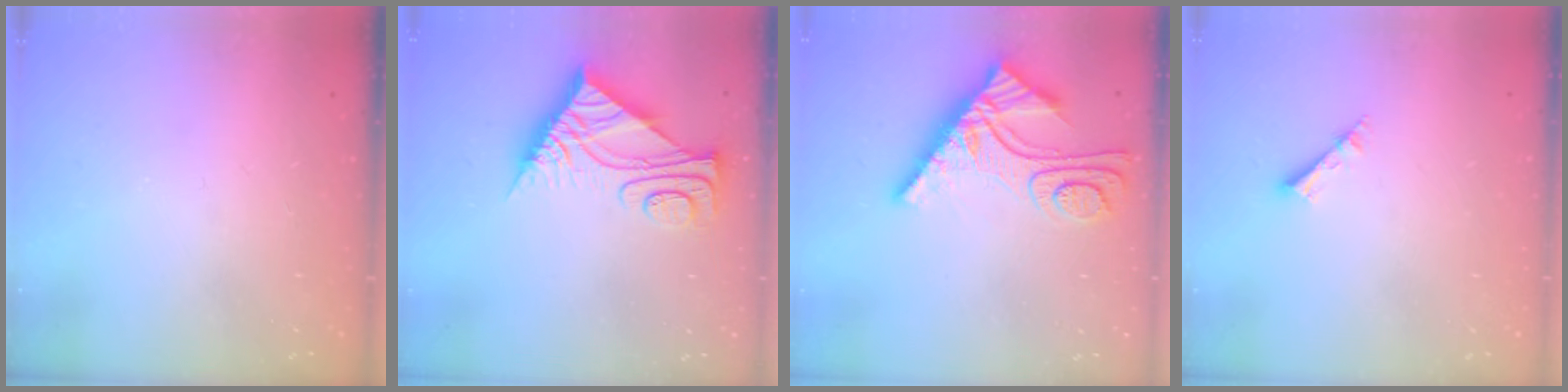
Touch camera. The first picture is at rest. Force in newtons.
{"total": 8.3, "press": 8.3, "slide": 0.5}
{"total": 11.6, "press": 11.6, "slide": 1.1}
{"total": 2.3, "press": 2.3, "slide": 0.1}